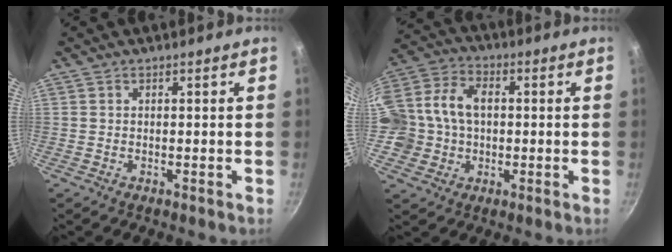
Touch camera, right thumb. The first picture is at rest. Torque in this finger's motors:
{"motor_torque": [1.94, 3.06, 1.08, -0.78, 0.23]}